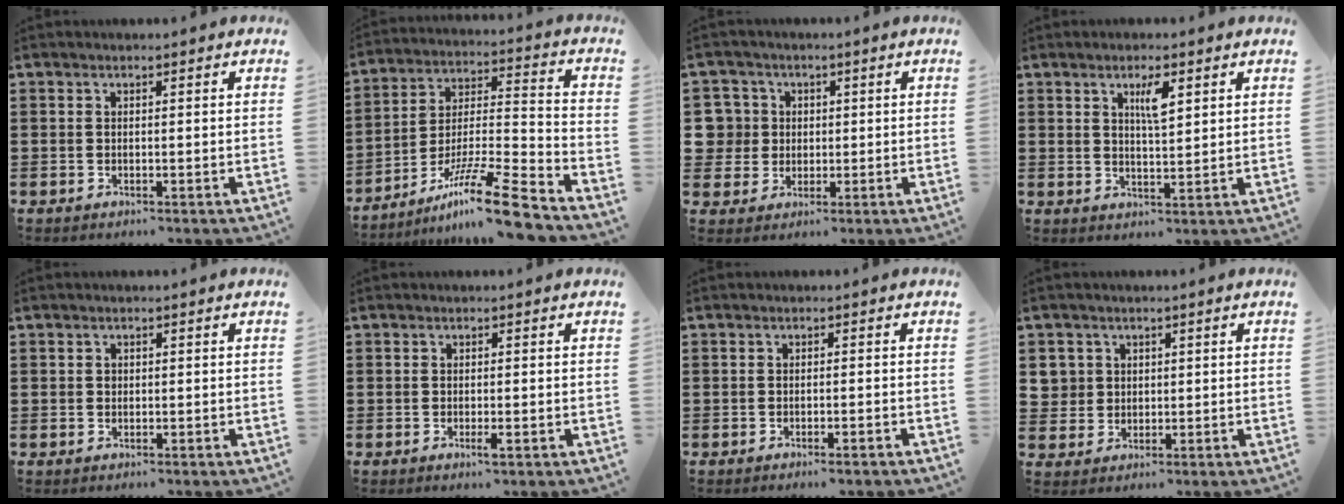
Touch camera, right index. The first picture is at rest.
{"total": 13.6, "force": [-10.3, 0.8, 8.9], "torque": [-0.143, 0.027, -0.190]}
{"total": 5.5, "force": [0.7, 5.4, 0.7], "torque": [-0.049, 0.015, 0.012]}
{"total": 3.9, "force": [1.9, 1.0, 3.3], "torque": [-0.055, 0.000, 0.028]}
{"total": 0.6, "force": [0.2, 0.5, 0.2], "torque": [-0.006, 0.003, 0.004]}
{"total": 1.4, "force": [-0.6, 0.0, 1.2], "torque": [-0.021, -0.004, -0.010]}
{"total": 0.8, "force": [-0.6, -0.1, 0.5], "torque": [-0.011, -0.003, -0.013]}
{"total": 3.4, "force": [1.0, 3.2, 0.3], "torque": [-0.023, 0.012, 0.019]}